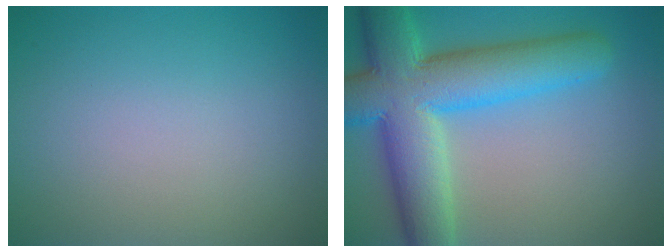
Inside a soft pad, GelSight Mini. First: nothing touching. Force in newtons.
{"total": 11.2, "press": 11.2, "slide": 0.4}